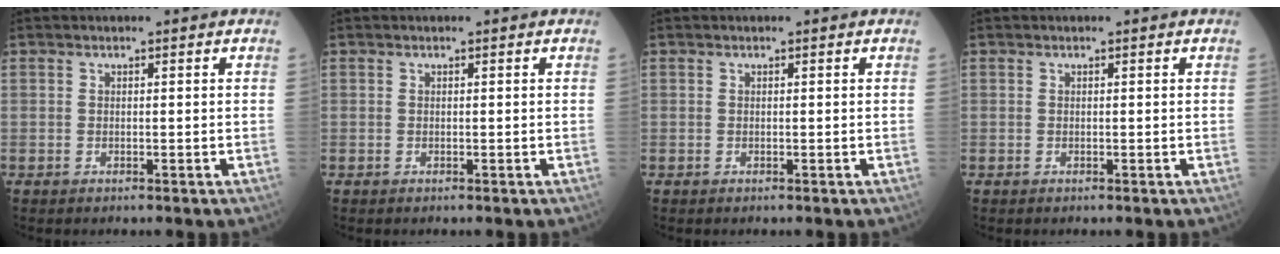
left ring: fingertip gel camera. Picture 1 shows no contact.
{"total": 0.0}
{"total": 0.0}
{"total": 0.0}